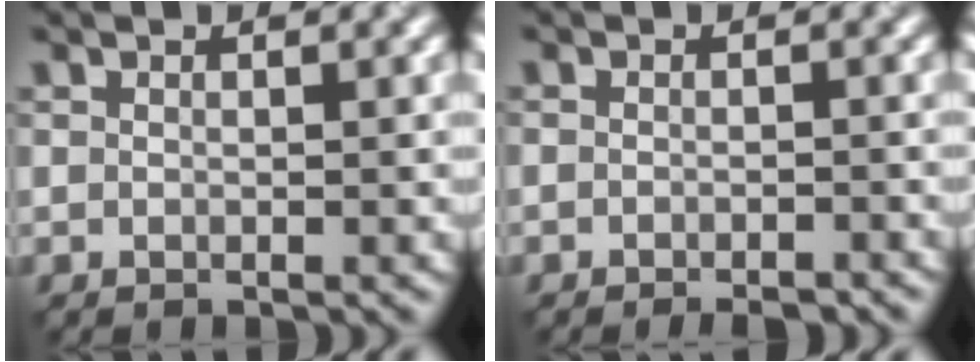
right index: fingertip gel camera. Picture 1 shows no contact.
{"total": 2.0, "force": [-1.7, 0.4, 1.1], "torque": [0.001, 0.005, -0.017]}